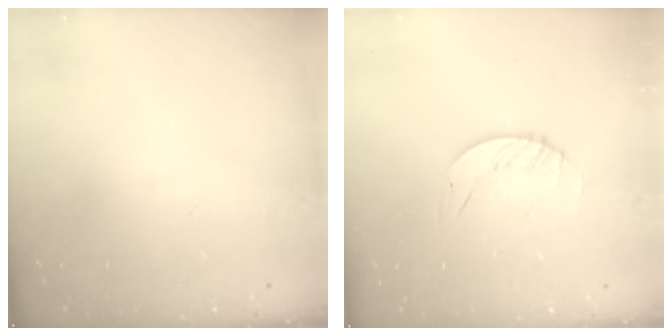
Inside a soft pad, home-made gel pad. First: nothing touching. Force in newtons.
{"total": 1.9, "press": 1.9, "slide": 0.2}